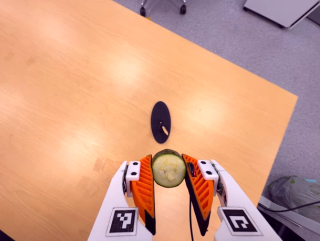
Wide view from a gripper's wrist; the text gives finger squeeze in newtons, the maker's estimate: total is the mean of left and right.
{"total": 11.3, "left": 11.8, "right": 10.8}